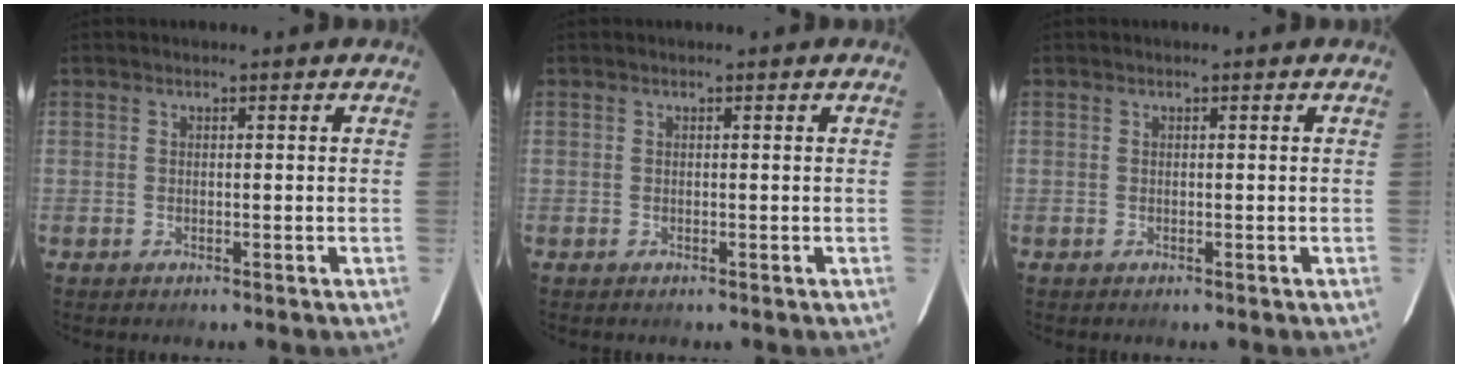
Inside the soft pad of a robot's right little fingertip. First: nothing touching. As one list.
[{"total": 0.0}, {"total": 0.0}]